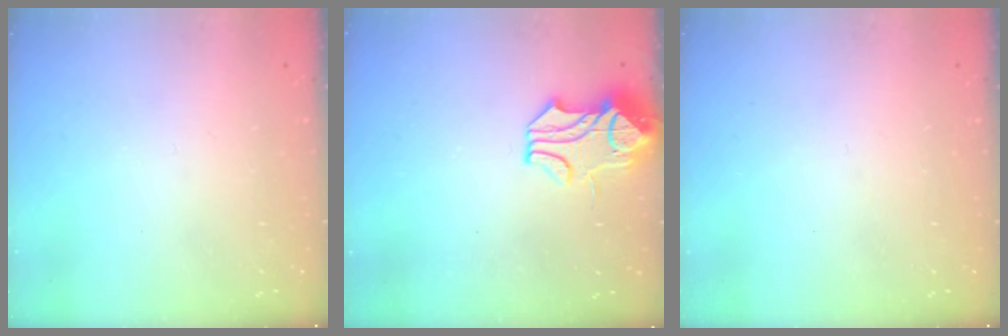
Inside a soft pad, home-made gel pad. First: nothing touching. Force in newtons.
{"total": 1.6, "press": 0.9, "slide": 1.3}
{"total": 0.0}